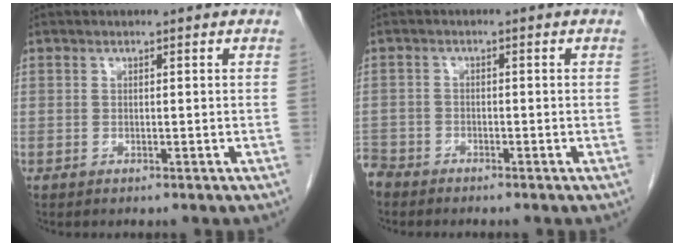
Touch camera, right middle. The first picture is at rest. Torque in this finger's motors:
{"motor_torque": [0.28, -0.21, 0.13, 0.02]}